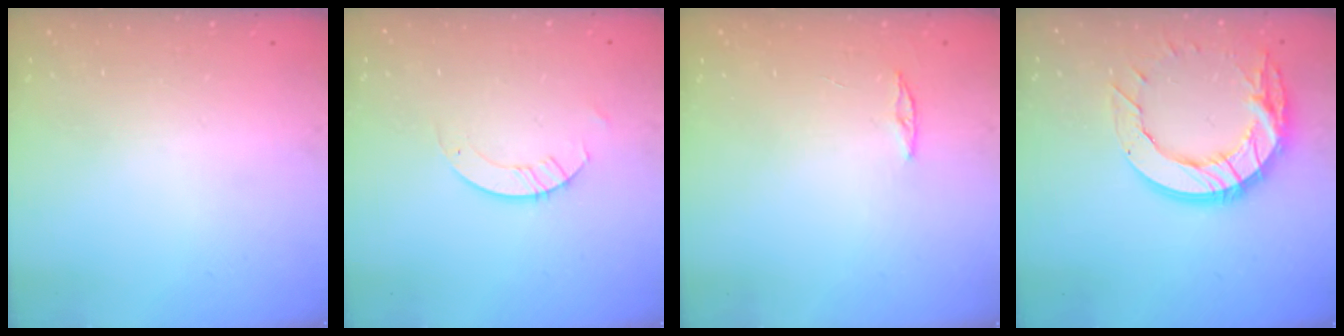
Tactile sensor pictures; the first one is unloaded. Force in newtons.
{"total": 2.6, "press": 2.6, "slide": 0.2}
{"total": 3.0, "press": 2.9, "slide": 0.3}
{"total": 15.9, "press": 15.9, "slide": 1.3}